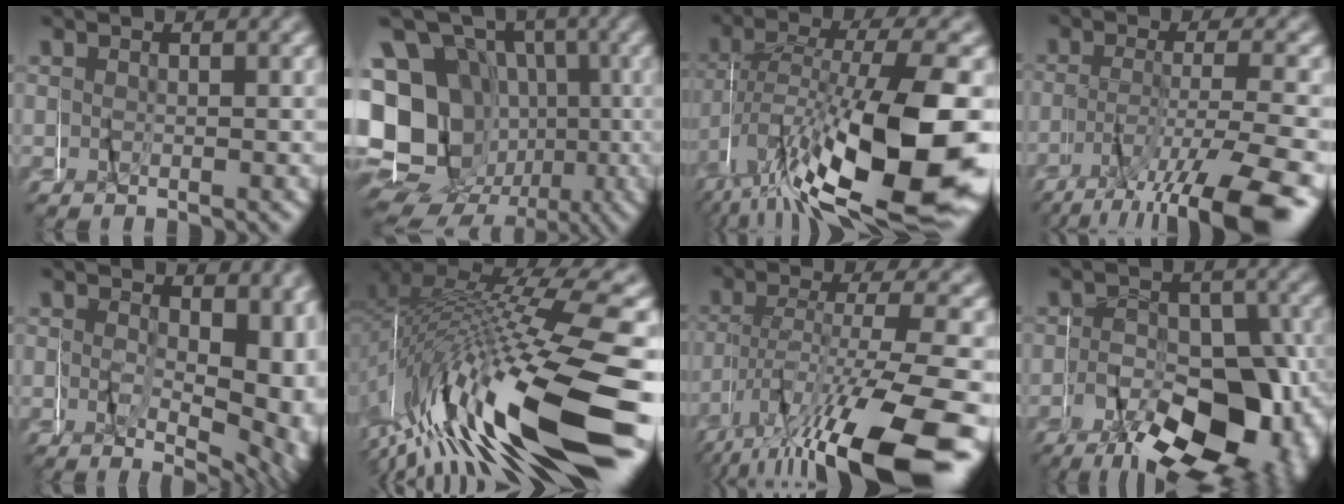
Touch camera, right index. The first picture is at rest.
{"total": 15.4, "force": [-2.6, 13.2, 7.7], "torque": [-0.164, -0.046, -0.050]}
{"total": 13.3, "force": [-4.9, 4.5, 11.5], "torque": [-0.206, -0.014, -0.058]}
{"total": 8.1, "force": [-5.1, 1.2, 6.2], "torque": [-0.102, -0.016, -0.079]}
{"total": 6.1, "force": [-0.6, 3.2, 5.1], "torque": [-0.067, -0.019, -0.007]}
{"total": 13.5, "force": [-5.8, 4.4, 11.4], "torque": [-0.204, -0.008, -0.079]}
{"total": 9.4, "force": [-5.8, 1.1, 7.3], "torque": [-0.116, 0.003, -0.089]}
{"total": 13.7, "force": [-5.9, 8.3, 9.2], "torque": [-0.147, -0.047, -0.075]}